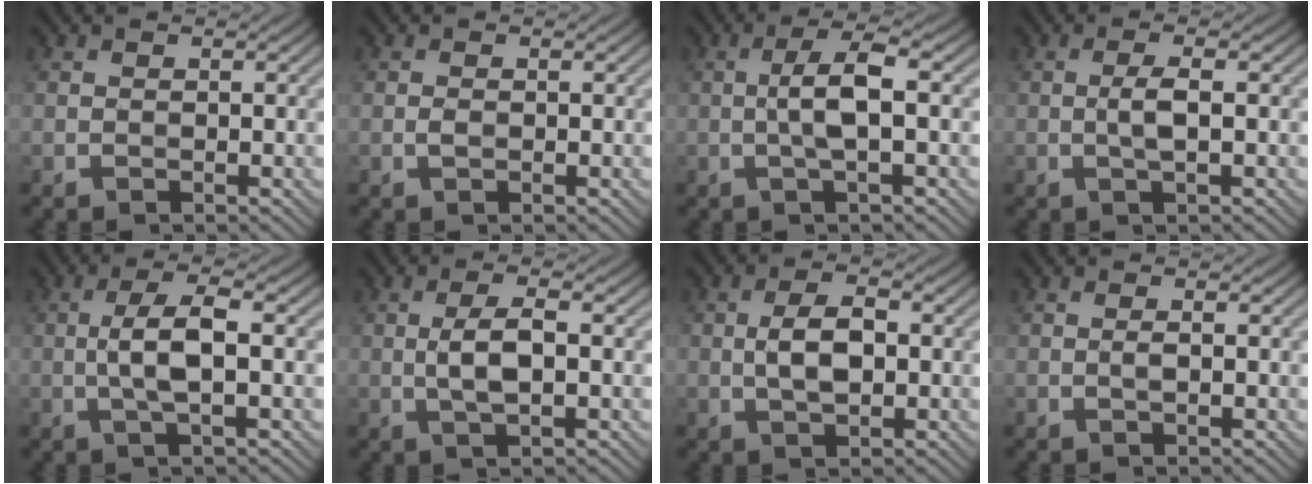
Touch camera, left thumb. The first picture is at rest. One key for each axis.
{"total": 0.8, "fx": -0.2, "fy": 0.5, "fz": 0.6, "tx": -0.015, "ty": 0.000, "tz": -0.003}
{"total": 4.7, "fx": -0.3, "fy": 0.9, "fz": 4.6, "tx": -0.088, "ty": 0.011, "tz": -0.012}
{"total": 2.6, "fx": -0.2, "fy": 0.4, "fz": 2.6, "tx": -0.051, "ty": 0.005, "tz": -0.007}
{"total": 5.1, "fx": -0.4, "fy": 1.3, "fz": 5.0, "tx": -0.102, "ty": 0.009, "tz": -0.013}
{"total": 4.2, "fx": -0.2, "fy": 1.4, "fz": 4.0, "tx": -0.087, "ty": 0.004, "tz": -0.006}
{"total": 4.7, "fx": -0.1, "fy": 2.4, "fz": 4.1, "tx": -0.085, "ty": 0.004, "tz": -0.002}
{"total": 1.0, "fx": -0.1, "fy": 0.1, "fz": 1.0, "tx": -0.018, "ty": 0.000, "tz": -0.003}